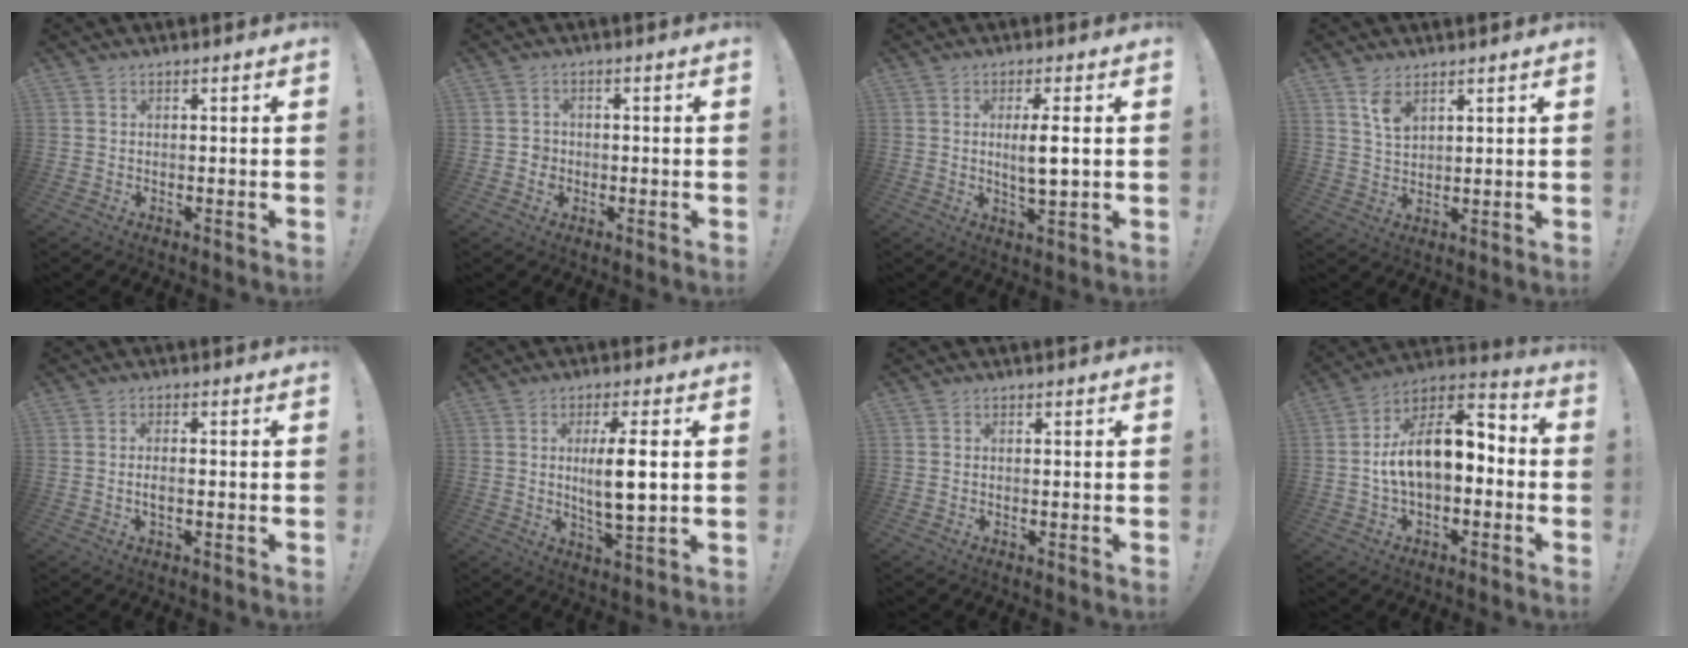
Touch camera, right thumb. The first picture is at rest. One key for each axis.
{"total": 3.1, "fx": -1.0, "fy": 2.6, "fz": 1.1, "tx": -0.015, "ty": 0.002, "tz": -0.019}
{"total": 5.8, "fx": 1.0, "fy": 1.1, "fz": 5.6, "tx": -0.097, "ty": -0.010, "tz": 0.011}
{"total": 5.4, "fx": 3.4, "fy": 2.6, "fz": 3.4, "tx": -0.056, "ty": -0.020, "tz": 0.060}
{"total": 2.4, "fx": -0.6, "fy": 0.9, "fz": 2.1, "tx": -0.050, "ty": 0.005, "tz": -0.013}
{"total": 9.0, "fx": 1.3, "fy": 1.7, "fz": 8.7, "tx": -0.150, "ty": -0.013, "tz": 0.014}
{"total": 0.0}
{"total": 14.4, "fx": 0.7, "fy": 8.0, "fz": 11.9, "tx": -0.193, "ty": 0.010, "tz": 0.021}